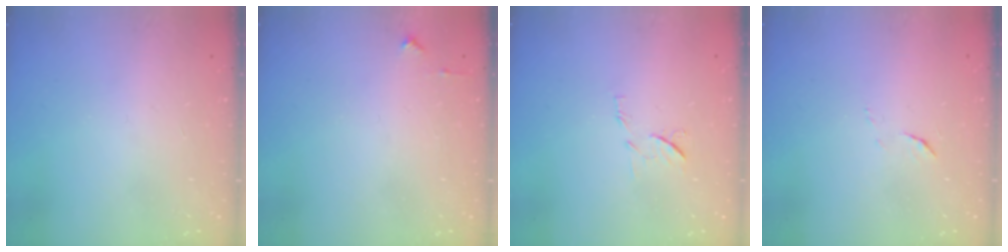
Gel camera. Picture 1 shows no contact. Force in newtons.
{"total": 3.0, "press": 3.0, "slide": 0.4}
{"total": 6.5, "press": 6.5, "slide": 0.7}
{"total": 4.1, "press": 4.1, "slide": 0.3}